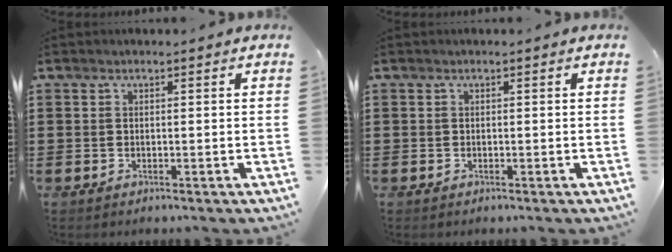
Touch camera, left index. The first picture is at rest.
{"total": 0.0}